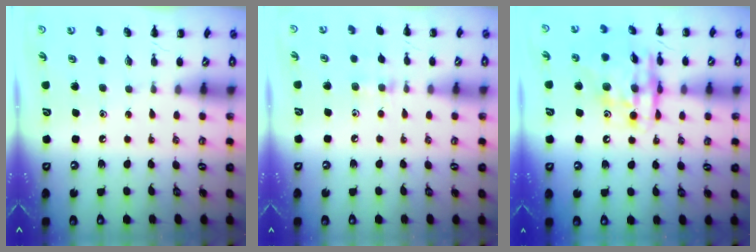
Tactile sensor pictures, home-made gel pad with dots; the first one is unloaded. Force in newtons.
{"total": 5.9, "press": 5.7, "slide": 1.4}
{"total": 15.0, "press": 14.5, "slide": 3.9}